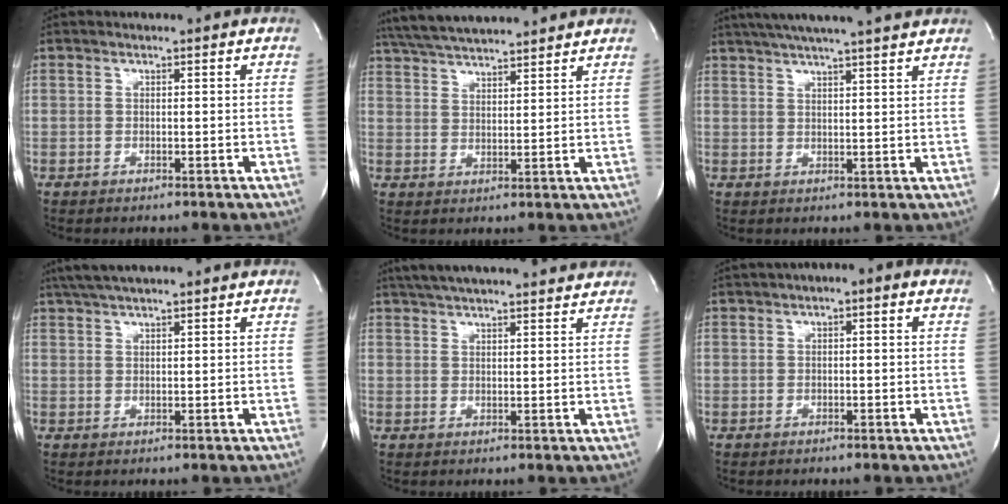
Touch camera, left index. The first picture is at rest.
{"total": 13.9, "force": [12.6, 1.6, 5.7], "torque": [-0.106, 0.034, 0.202]}
{"total": 15.1, "force": [13.1, 0.1, 7.5], "torque": [-0.131, 0.031, 0.181]}
{"total": 7.4, "force": [6.2, 0.4, 3.9], "torque": [-0.069, 0.039, 0.101]}
{"total": 17.2, "force": [15.5, 2.1, 7.2], "torque": [-0.121, 0.042, 0.215]}
{"total": 3.7, "force": [1.8, 1.0, 3.1], "torque": [-0.047, 0.021, 0.021]}